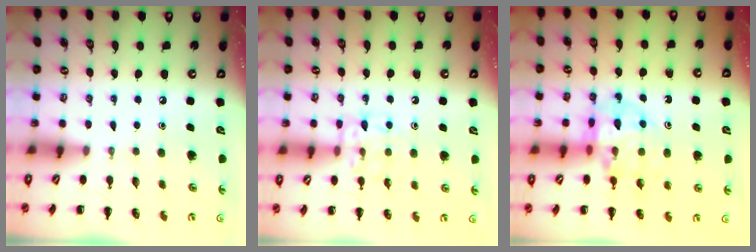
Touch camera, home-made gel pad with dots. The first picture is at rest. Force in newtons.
{"total": 9.9, "press": 9.8, "slide": 0.7}
{"total": 11.9, "press": 11.6, "slide": 2.8}